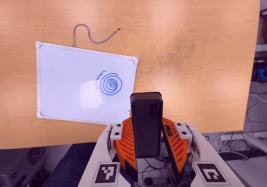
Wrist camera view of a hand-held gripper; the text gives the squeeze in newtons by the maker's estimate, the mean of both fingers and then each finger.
{"total": 5.4, "left": 5.4, "right": 5.5}